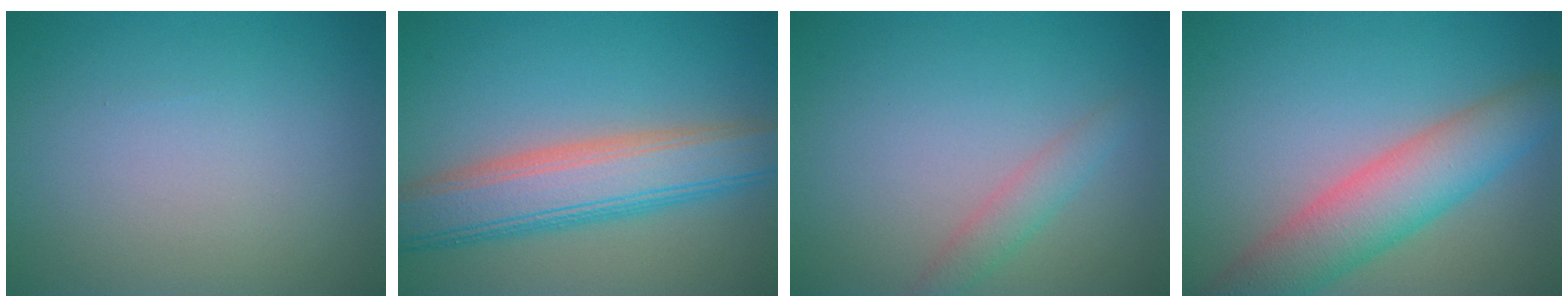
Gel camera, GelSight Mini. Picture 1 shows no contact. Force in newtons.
{"total": 7.4, "press": 7.4, "slide": 0.1}
{"total": 1.9, "press": 1.9, "slide": 0.0}
{"total": 6.9, "press": 6.9, "slide": 0.3}